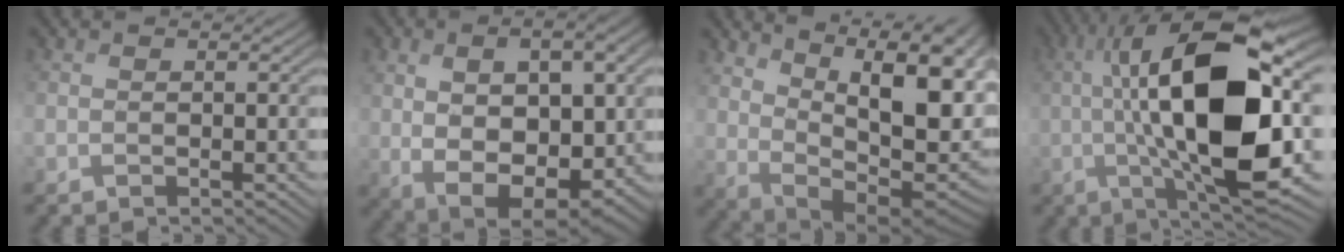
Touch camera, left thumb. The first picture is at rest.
{"total": 15.6, "force": [2.2, 9.1, 12.5], "torque": [-0.208, -0.030, 0.062]}
{"total": 15.8, "force": [5.3, 7.0, 13.2], "torque": [-0.211, 0.013, 0.095]}
{"total": 18.8, "force": [0.3, 7.1, 17.4], "torque": [-0.308, 0.010, 0.002]}